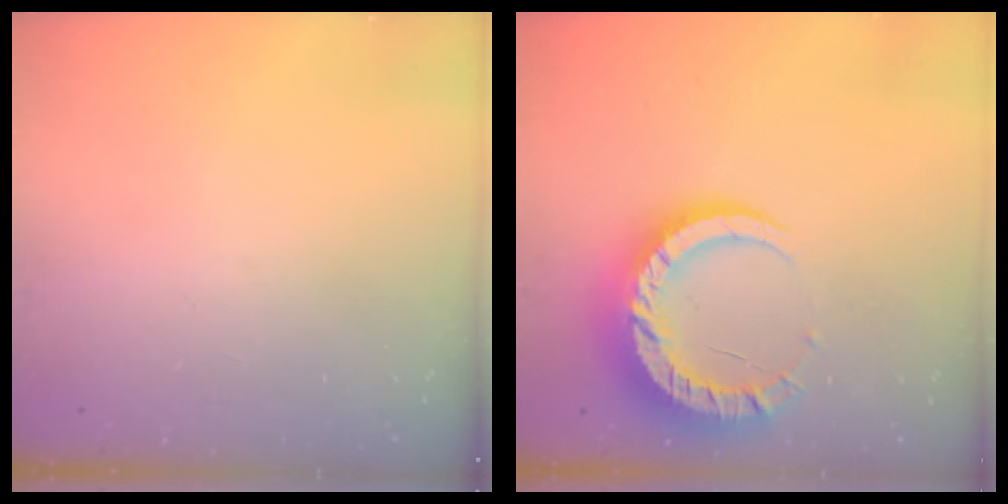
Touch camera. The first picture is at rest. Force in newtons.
{"total": 12.7, "press": 12.7, "slide": 0.8}